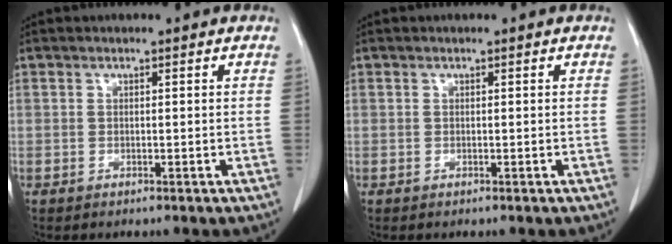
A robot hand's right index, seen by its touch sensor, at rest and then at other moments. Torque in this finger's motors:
{"motor_torque": [0.00, 0.00, 0.00, 0.00]}